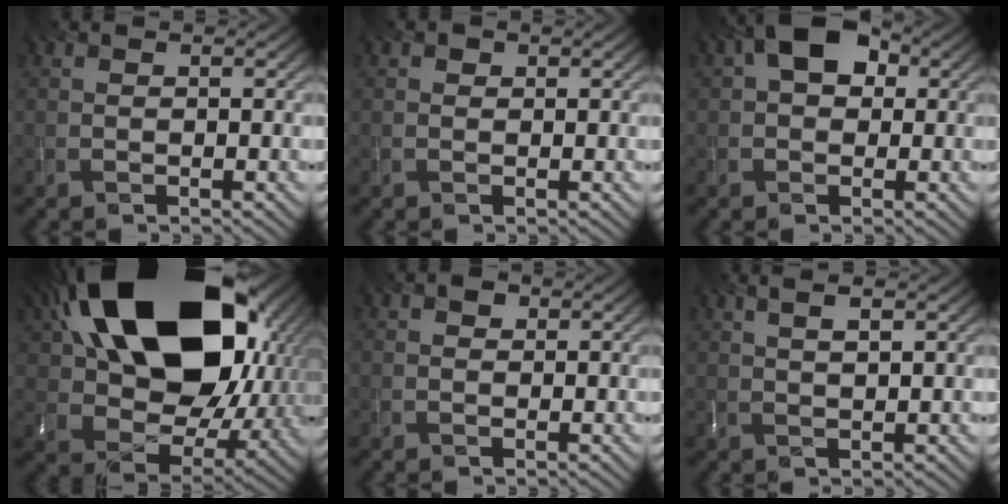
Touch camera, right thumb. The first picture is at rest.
{"total": 0.7, "force": [0.3, 0.6, 0.1], "torque": [0.006, 0.004, -0.003]}
{"total": 5.5, "force": [1.5, 3.8, 3.7], "torque": [-0.068, 0.012, 0.016]}
{"total": 22.8, "force": [8.9, 14.7, 15.0], "torque": [-0.335, 0.001, 0.183]}
{"total": 1.0, "force": [0.5, 0.8, 0.3], "torque": [0.002, 0.007, -0.001]}
{"total": 2.4, "force": [1.7, 0.0, 1.8], "torque": [-0.035, 0.003, 0.034]}